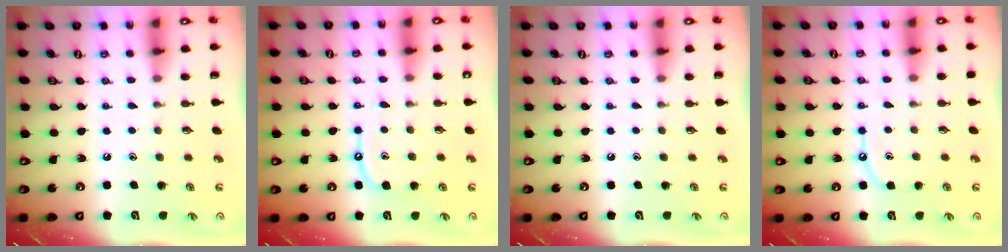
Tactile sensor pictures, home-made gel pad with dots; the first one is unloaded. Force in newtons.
{"total": 8.1, "press": 8.1, "slide": 0.8}
{"total": 0.0}
{"total": 6.9, "press": 6.9, "slide": 0.6}